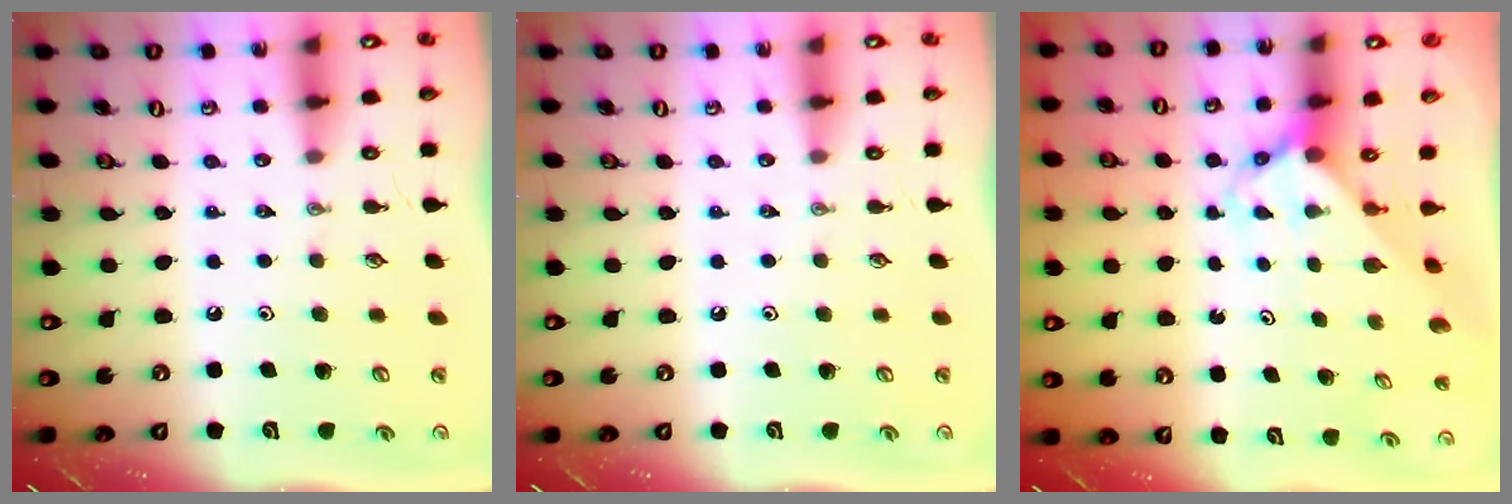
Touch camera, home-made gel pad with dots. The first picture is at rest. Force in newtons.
{"total": 0.0}
{"total": 3.4, "press": 3.4, "slide": 0.3}